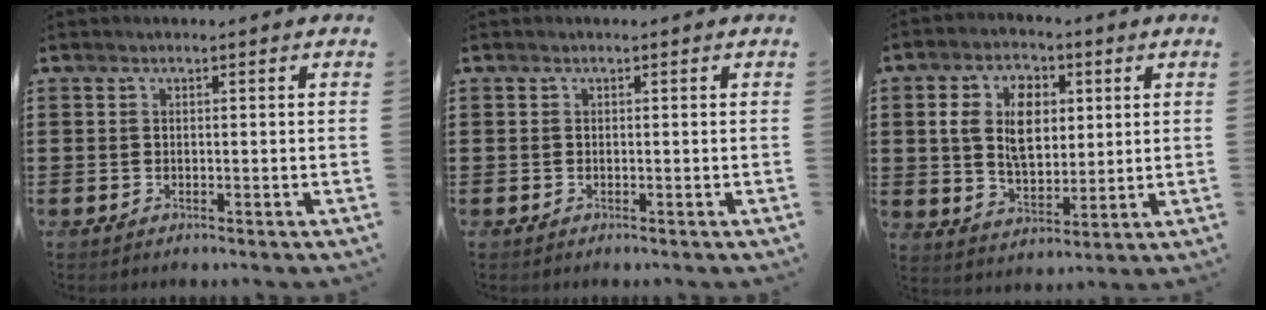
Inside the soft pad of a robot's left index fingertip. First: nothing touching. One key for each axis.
{"total": 0.0}
{"total": 8.8, "fx": 2.5, "fy": 5.4, "fz": 6.4, "tx": -0.131, "ty": 0.011, "tz": 0.040}